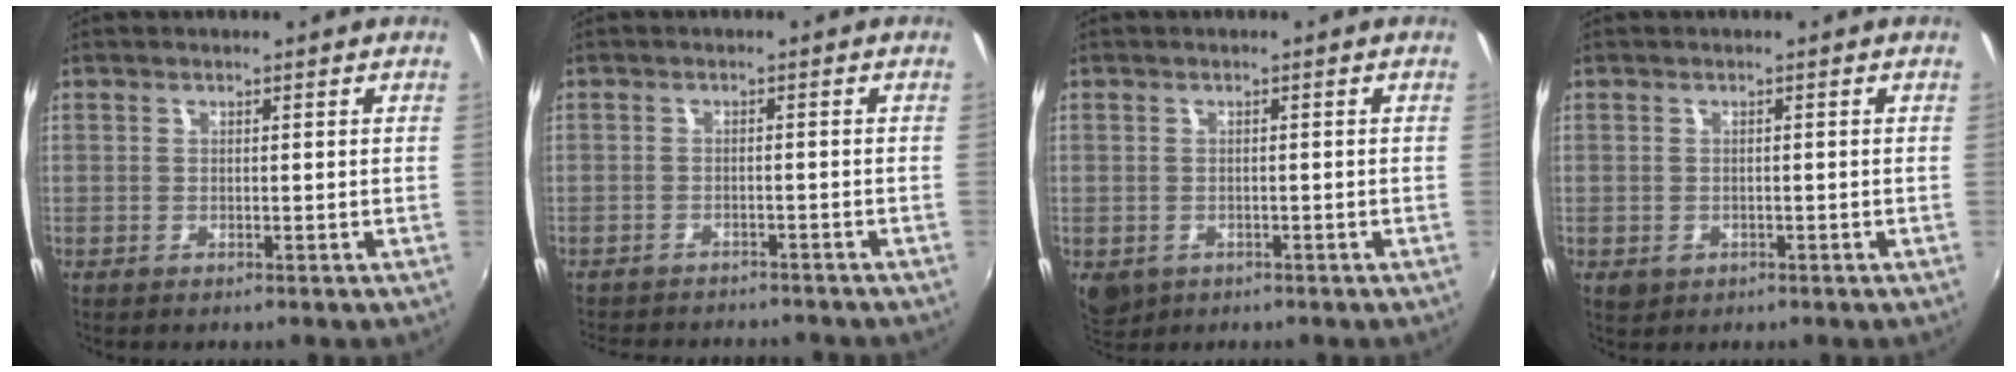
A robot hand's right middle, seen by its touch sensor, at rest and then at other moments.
{"total": 9.4, "force": [-8.5, 2.5, 3.1], "torque": [-0.076, -0.015, -0.121]}
{"total": 4.4, "force": [-1.8, 3.3, 2.3], "torque": [-0.047, -0.014, -0.021]}
{"total": 2.0, "force": [-0.7, 1.7, 0.8], "torque": [-0.016, -0.004, -0.008]}